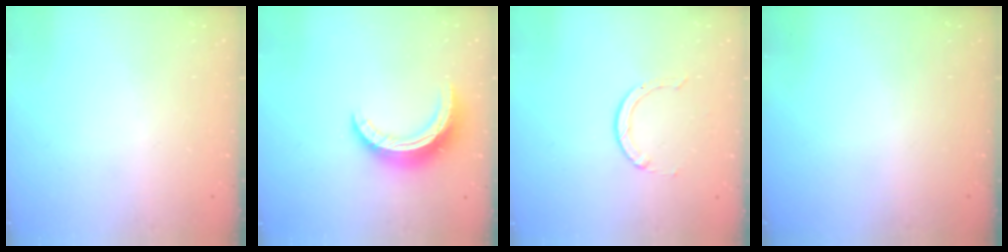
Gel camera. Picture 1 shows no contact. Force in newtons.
{"total": 12.9, "press": 12.9, "slide": 0.3}
{"total": 2.0, "press": 2.0, "slide": 0.2}
{"total": 0.0}